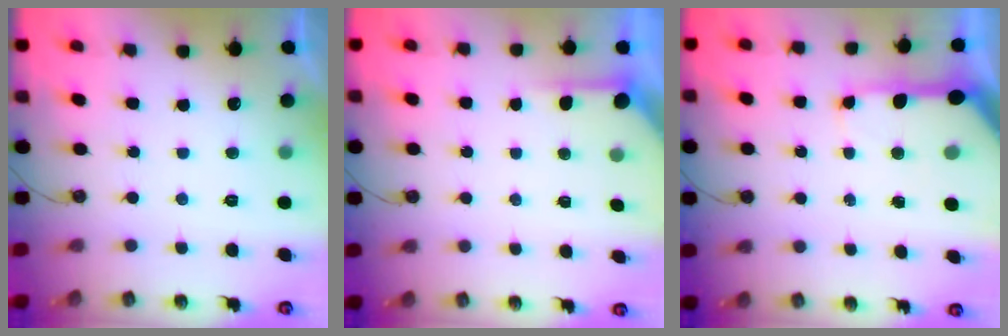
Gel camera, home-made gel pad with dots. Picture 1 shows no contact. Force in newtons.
{"total": 2.8, "press": 2.7, "slide": 0.3}
{"total": 12.3, "press": 12.2, "slide": 1.3}